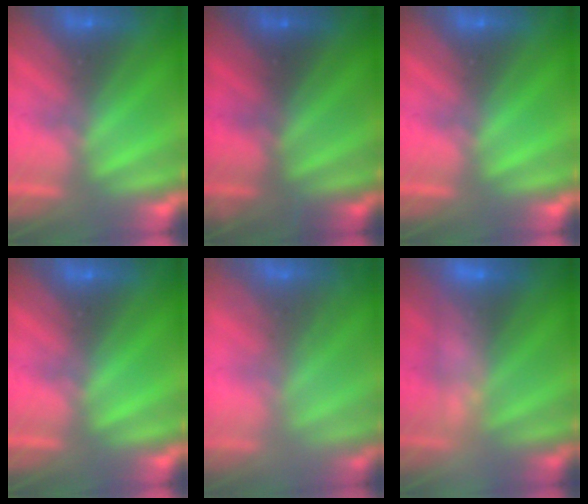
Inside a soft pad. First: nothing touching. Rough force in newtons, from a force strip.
{"total": 2.5}
{"total": 0.0}
{"total": 0.0}
{"total": 7.6}
{"total": 2.6}